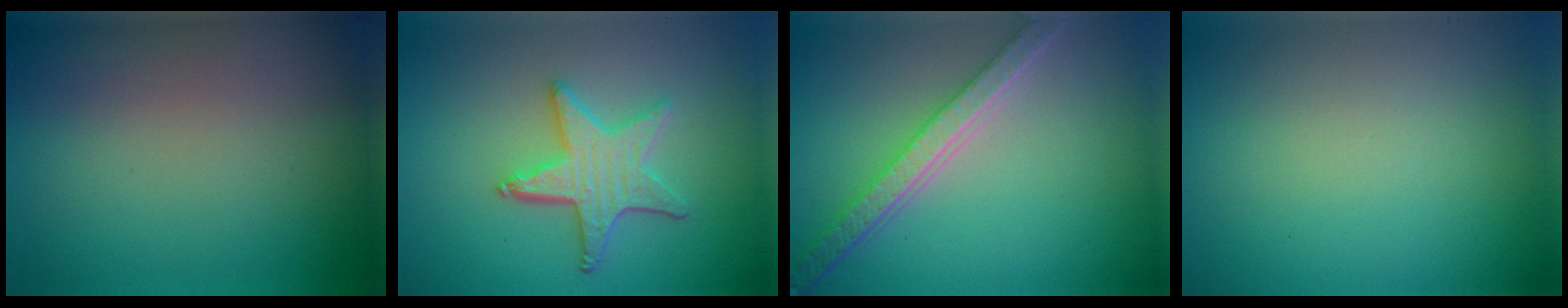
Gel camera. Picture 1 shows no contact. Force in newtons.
{"total": 4.1, "press": 3.6, "slide": 1.8}
{"total": 5.4, "press": 4.2, "slide": 3.4}
{"total": 0.0}